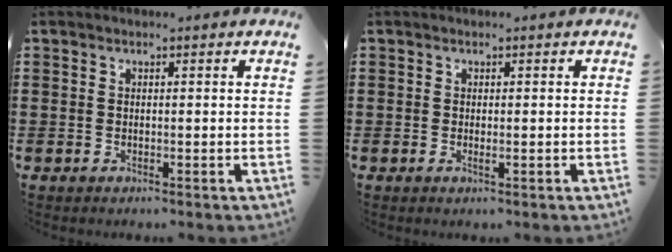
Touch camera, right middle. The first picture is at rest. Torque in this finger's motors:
{"motor_torque": [0.00, 0.14, 0.06, 0.00]}